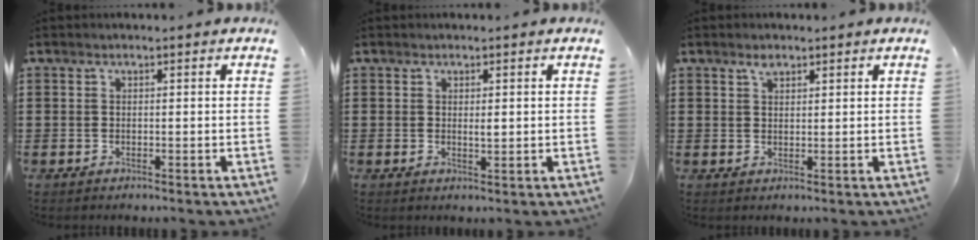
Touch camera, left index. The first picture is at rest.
{"total": 1.3, "force": [0.2, 0.4, 1.2], "torque": [-0.024, 0.002, 0.003]}
{"total": 1.6, "force": [1.4, 0.7, 0.6], "torque": [-0.008, -0.003, 0.024]}